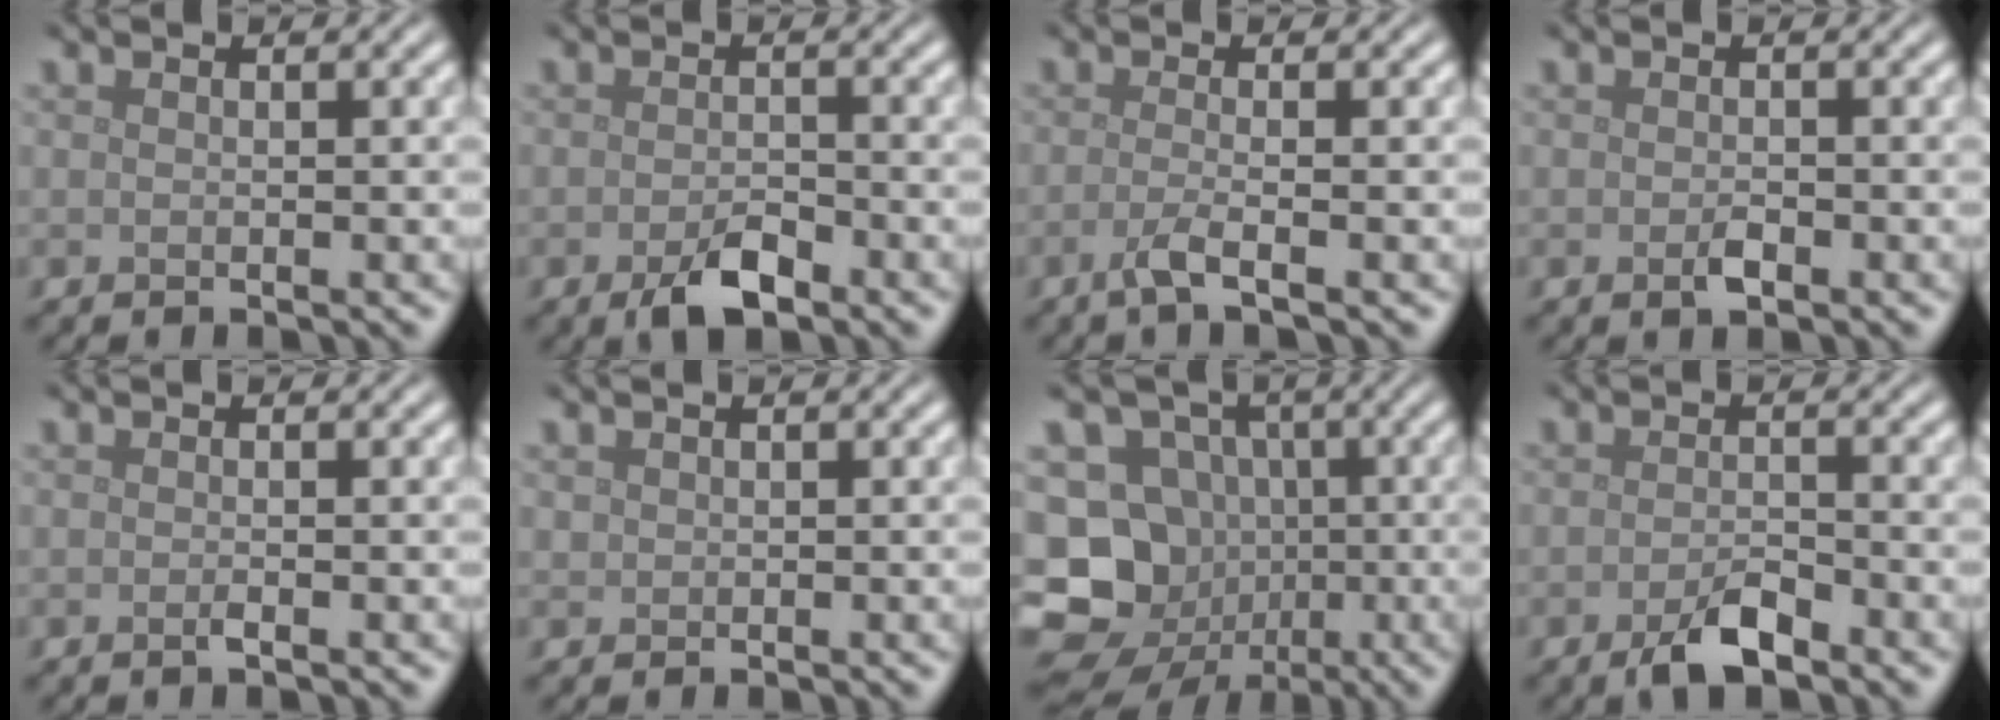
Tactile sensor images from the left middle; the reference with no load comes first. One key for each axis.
{"total": 3.0, "fx": -1.7, "fy": 1.2, "fz": 2.1, "tx": -0.042, "ty": -0.003, "tz": -0.032}
{"total": 2.4, "fx": -1.0, "fy": 0.6, "fz": 2.1, "tx": -0.036, "ty": -0.003, "tz": -0.031}
{"total": 1.1, "fx": -0.5, "fy": 0.4, "fz": 0.9, "tx": -0.020, "ty": -0.001, "tz": -0.008}
{"total": 0.5, "fx": -0.2, "fy": 0.1, "fz": 0.5, "tx": -0.012, "ty": -0.001, "tz": -0.006}
{"total": 0.6, "fx": 0.4, "fy": 0.5, "fz": 0.0, "tx": 0.002, "ty": -0.001, "tz": 0.010}
{"total": 15.9, "fx": -5.9, "fy": 14.1, "fz": 4.6, "tx": -0.121, "ty": -0.008, "tz": -0.108}
{"total": 2.9, "fx": -1.8, "fy": 1.0, "fz": 2.1, "tx": -0.041, "ty": -0.001, "tz": -0.037}